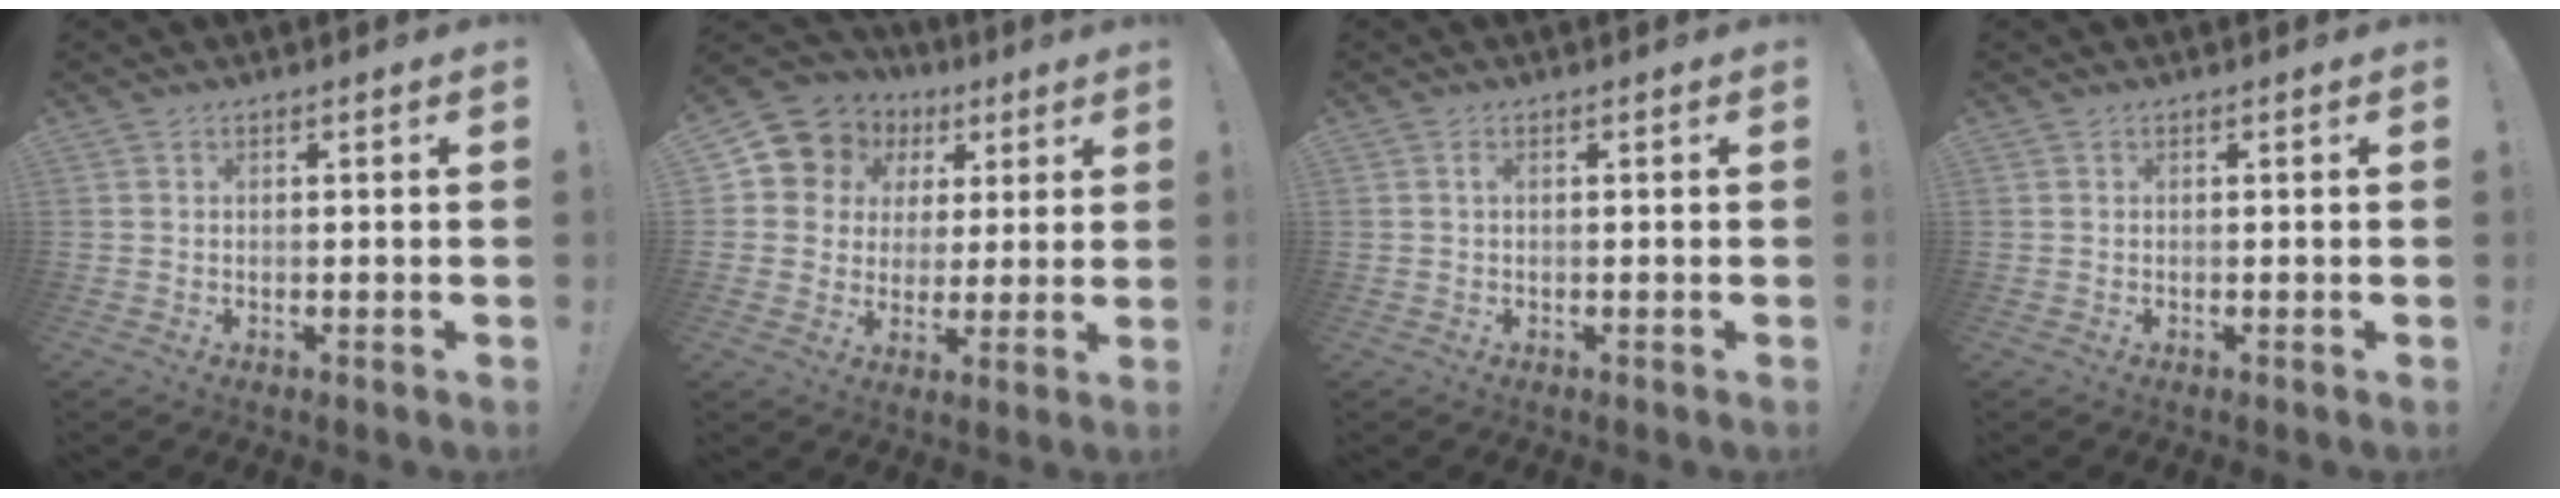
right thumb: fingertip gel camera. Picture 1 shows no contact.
{"total": 10.1, "force": [4.4, 8.8, 2.4], "torque": [-0.040, -0.030, 0.091]}
{"total": 0.8, "force": [0.0, 0.1, 0.8], "torque": [-0.015, 0.002, -0.001]}
{"total": 0.0}